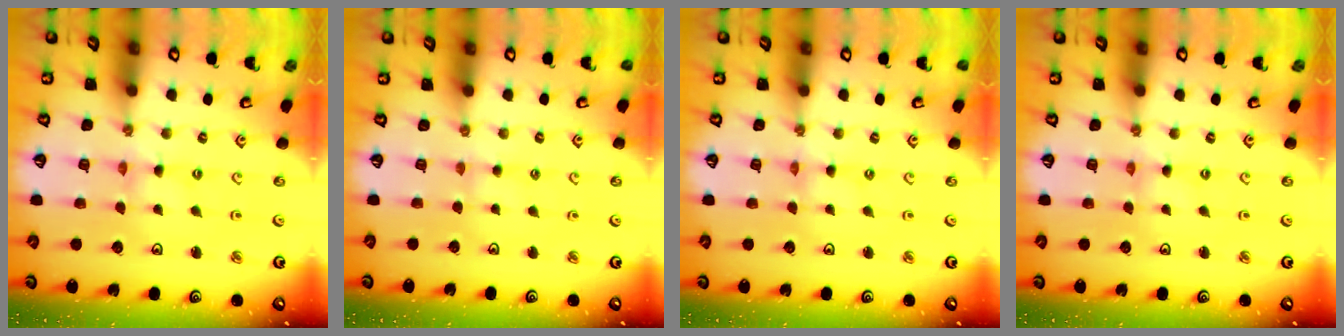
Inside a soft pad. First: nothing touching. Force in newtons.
{"total": 2.2, "press": 2.2, "slide": 0.4}
{"total": 0.0}
{"total": 0.0}